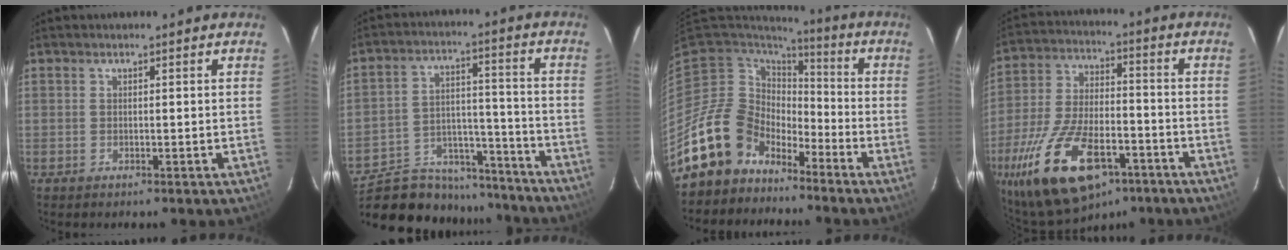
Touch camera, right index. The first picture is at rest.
{"total": 21.2, "force": [-17.9, 9.3, 6.5], "torque": [-0.147, 0.029, -0.249]}
{"total": 13.3, "force": [-9.7, 8.8, 1.8], "torque": [-0.054, 0.026, -0.167]}
{"total": 21.0, "force": [-12.0, 9.9, 14.1], "torque": [-0.294, -0.029, -0.200]}